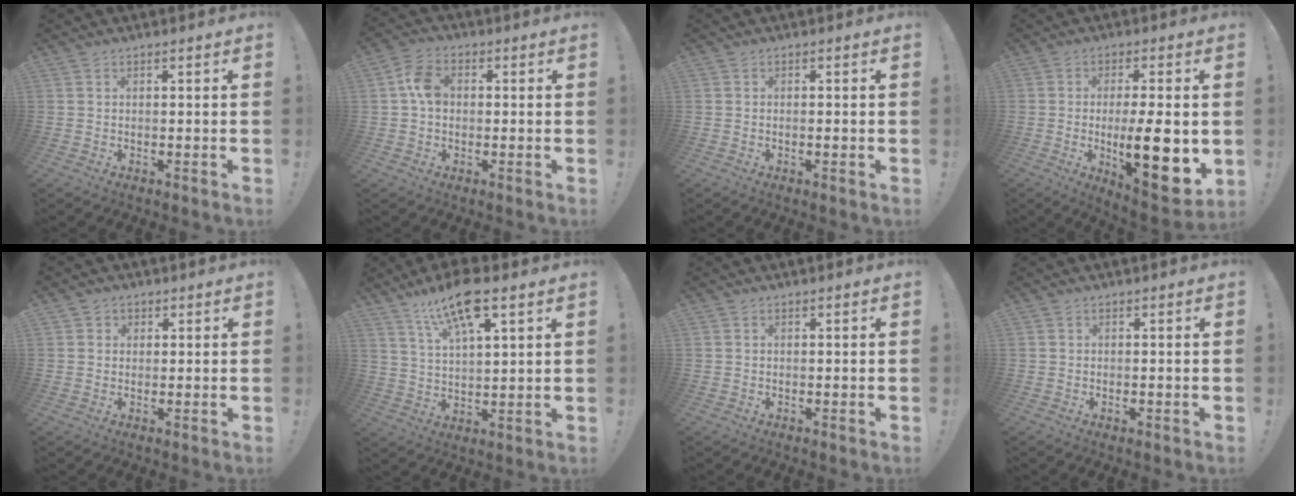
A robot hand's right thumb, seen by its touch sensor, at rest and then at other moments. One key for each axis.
{"total": 6.9, "fx": 0.4, "fy": 4.9, "fz": 4.9, "tx": -0.085, "ty": 0.014, "tz": 0.010}
{"total": 0.8, "fx": -0.3, "fy": -0.1, "fz": 0.7, "tx": -0.013, "ty": 0.000, "tz": -0.006}
{"total": 16.3, "fx": -2.2, "fy": 4.0, "fz": 15.6, "tx": -0.246, "ty": -0.015, "tz": -0.029}
{"total": 2.0, "fx": 0.6, "fy": 1.9, "fz": 0.4, "tx": 0.000, "ty": 0.000, "tz": 0.010}
{"total": 13.5, "fx": 8.3, "fy": 4.1, "fz": 9.9, "tx": -0.176, "ty": -0.029, "tz": 0.141}
{"total": 0.0}
{"total": 0.5, "fx": -0.4, "fy": 0.2, "fz": 0.3, "tx": -0.002, "ty": 0.001, "tz": -0.007}